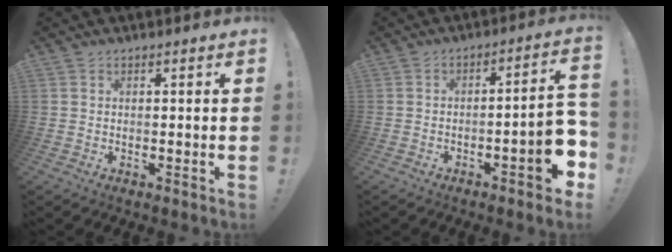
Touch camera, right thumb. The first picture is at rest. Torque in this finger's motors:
{"motor_torque": [0.76, 1.84, 2.26, -0.52, 0.67]}